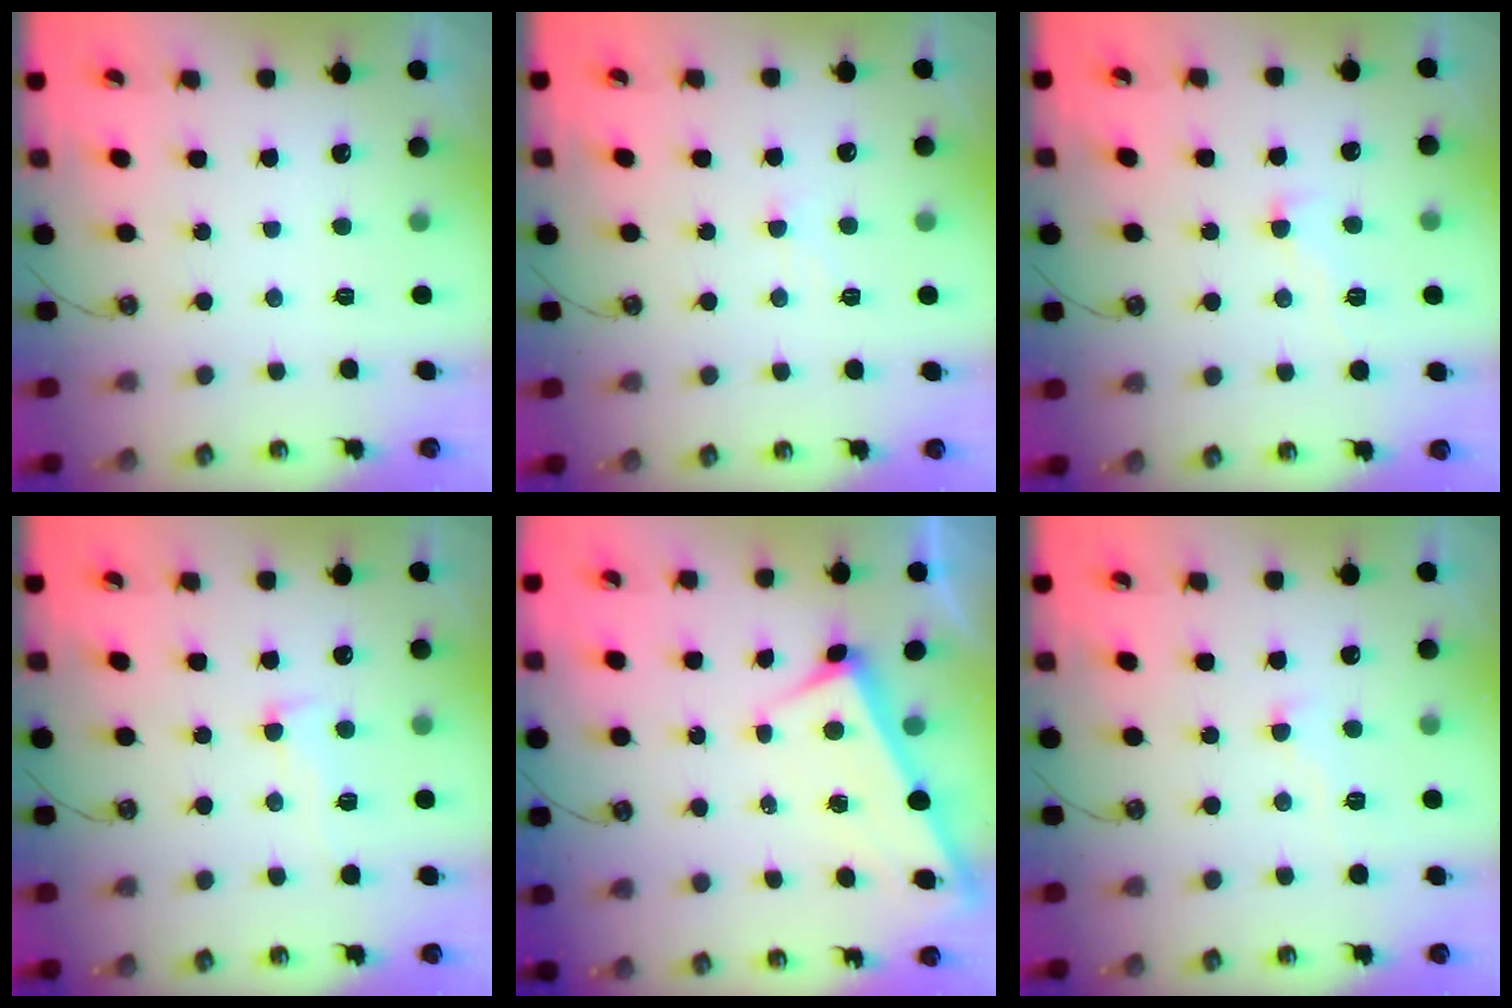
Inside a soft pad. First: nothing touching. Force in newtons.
{"total": 1.5, "press": 1.4, "slide": 0.4}
{"total": 1.0, "press": 0.7, "slide": 0.8}
{"total": 3.4, "press": 3.2, "slide": 1.1}
{"total": 3.1, "press": 3.1, "slide": 0.0}
{"total": 1.7, "press": 1.4, "slide": 0.8}